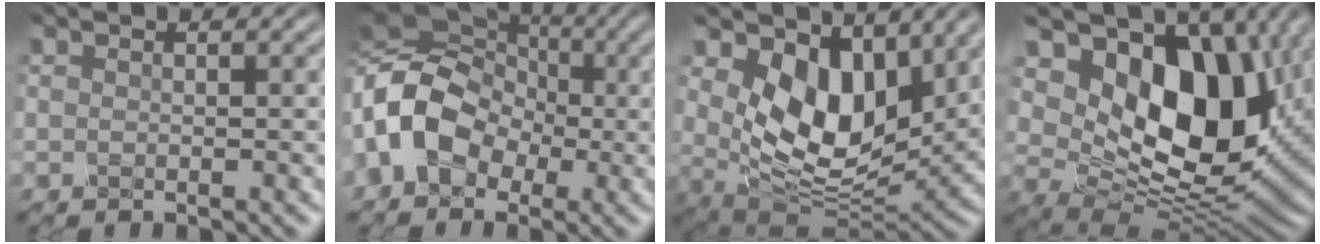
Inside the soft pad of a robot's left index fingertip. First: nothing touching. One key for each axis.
{"total": 10.7, "fx": -2.0, "fy": 8.2, "fz": 6.7, "tx": -0.116, "ty": -0.004, "tz": -0.051}
{"total": 9.2, "fx": 3.4, "fy": 5.6, "fz": 6.5, "tx": -0.118, "ty": -0.022, "tz": 0.054}
{"total": 15.4, "fx": 5.0, "fy": 9.8, "fz": 10.7, "tx": -0.174, "ty": -0.008, "tz": 0.090}